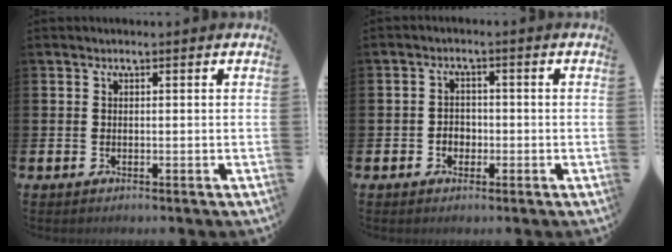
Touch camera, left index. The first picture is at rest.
{"total": 2.1, "force": [-0.8, 1.8, 0.8], "torque": [-0.008, 0.001, -0.021]}